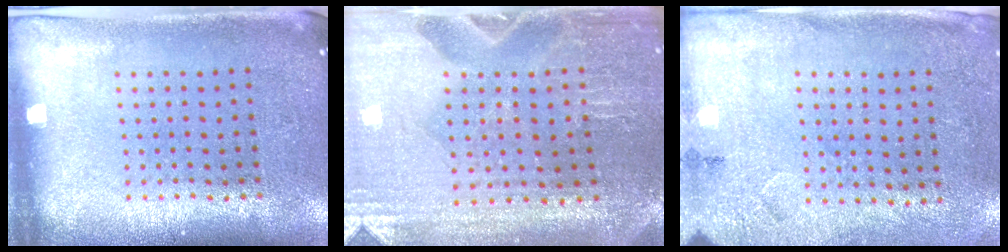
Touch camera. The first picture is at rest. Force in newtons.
{"total": 0.8, "press": 0.8, "slide": 0.1}
{"total": 2.7, "press": 2.2, "slide": 1.5}